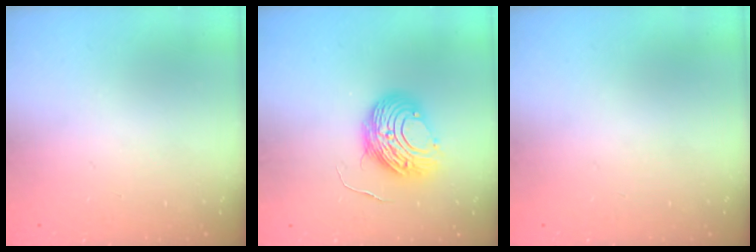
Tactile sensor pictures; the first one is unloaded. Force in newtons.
{"total": 10.0, "press": 10.0, "slide": 0.9}
{"total": 0.0}